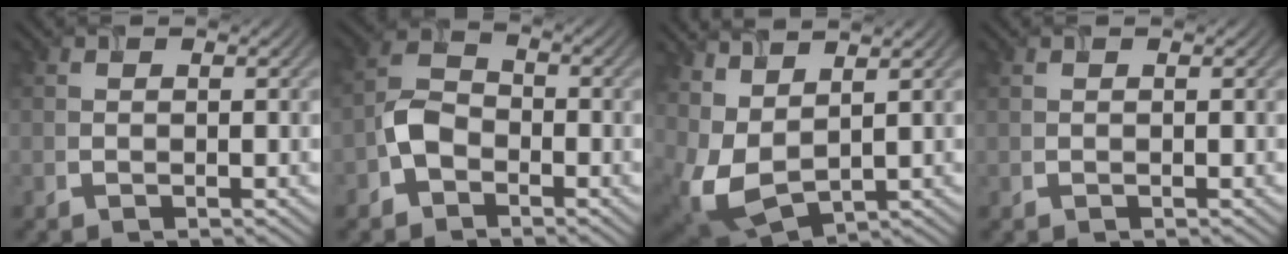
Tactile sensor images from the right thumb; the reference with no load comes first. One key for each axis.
{"total": 4.4, "fx": -2.2, "fy": 3.0, "fz": 2.3, "tx": -0.048, "ty": 0.006, "tz": -0.055}
{"total": 7.6, "fx": 3.2, "fy": 3.8, "fz": 5.7, "tx": -0.160, "ty": -0.009, "tz": 0.071}
{"total": 0.0}